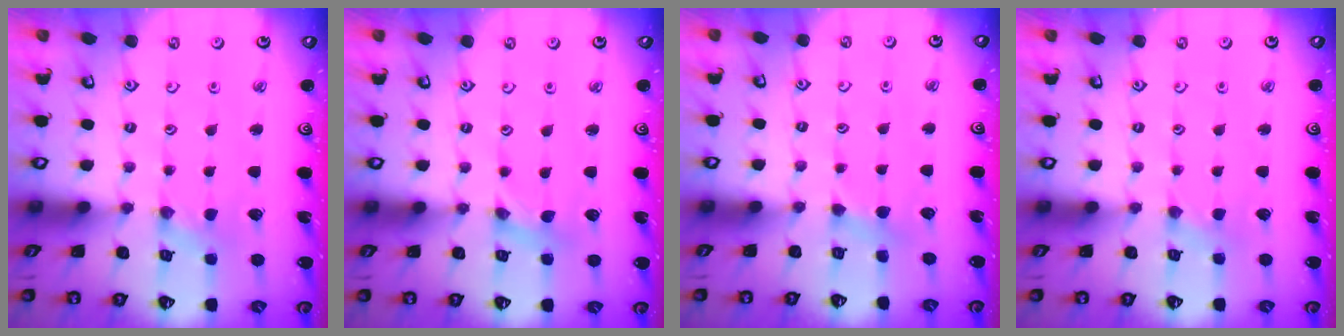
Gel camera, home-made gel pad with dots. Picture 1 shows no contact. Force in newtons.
{"total": 0.9, "press": 0.8, "slide": 0.3}
{"total": 3.0, "press": 3.0, "slide": 0.4}
{"total": 1.1, "press": 1.0, "slide": 0.2}